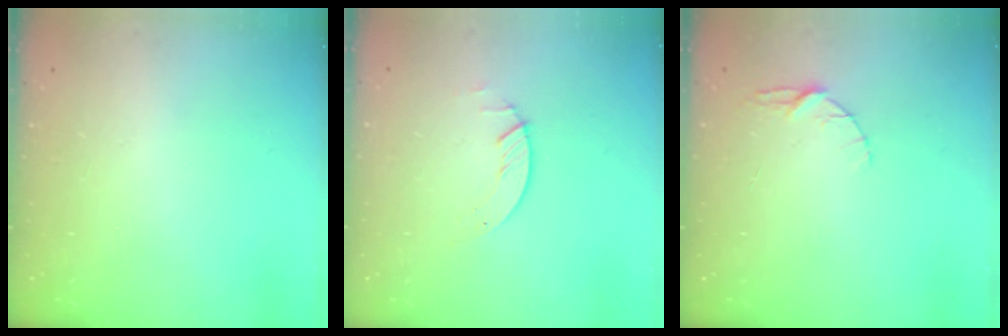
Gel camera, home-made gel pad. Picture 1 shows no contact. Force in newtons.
{"total": 1.2, "press": 1.1, "slide": 0.2}
{"total": 4.0, "press": 3.9, "slide": 0.4}